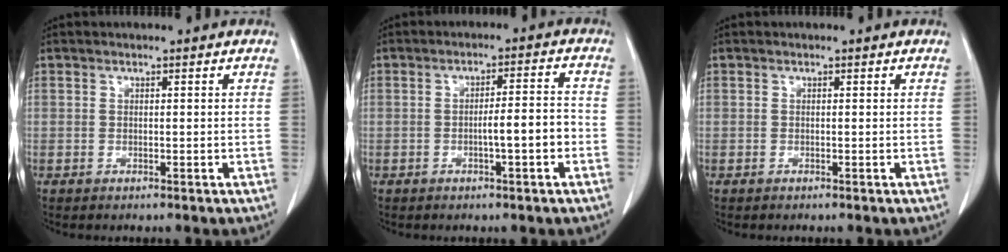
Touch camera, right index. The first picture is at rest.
{"total": 5.1, "force": [-1.5, 0.4, 4.9], "torque": [-0.074, 0.012, -0.019]}
{"total": 0.0}